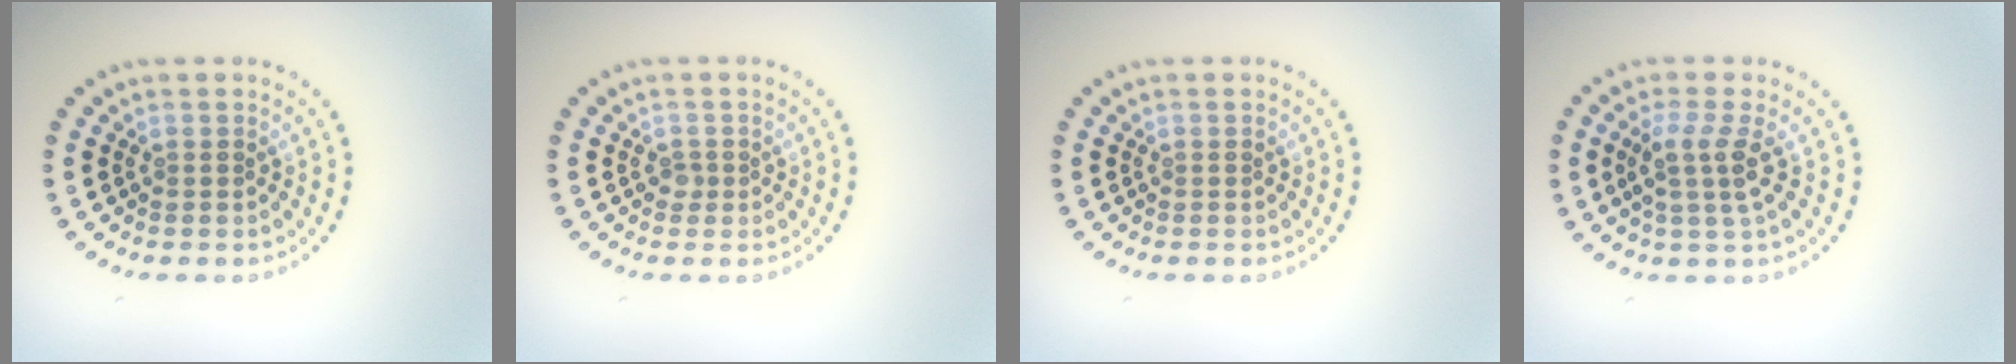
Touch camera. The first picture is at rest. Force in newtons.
{"total": 0.7, "press": 0.4, "slide": 0.6}
{"total": 0.0}
{"total": 2.7, "press": 2.1, "slide": 1.6}